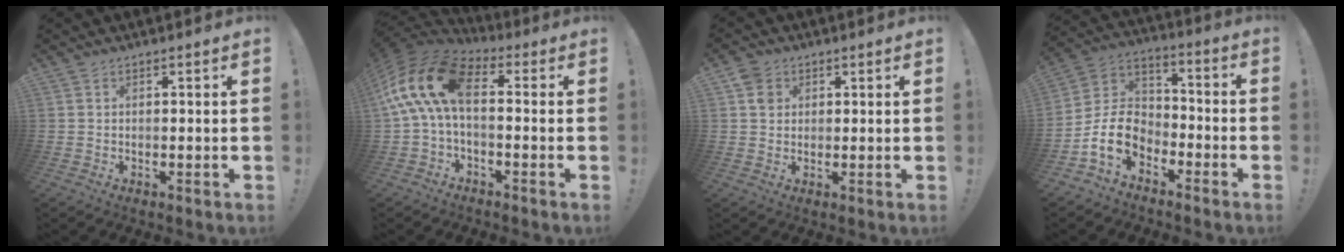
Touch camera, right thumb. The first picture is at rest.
{"total": 15.8, "force": [2.4, 8.3, 13.3], "torque": [-0.259, 0.014, 0.050]}
{"total": 4.2, "force": [1.5, 3.7, 1.4], "torque": [-0.013, 0.001, 0.028]}
{"total": 13.2, "force": [-6.8, 8.9, 7.0], "torque": [-0.131, 0.032, -0.122]}